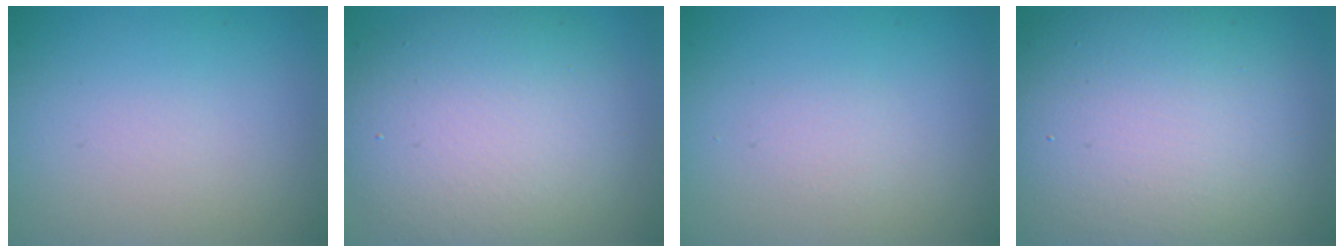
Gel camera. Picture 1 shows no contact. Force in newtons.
{"total": 9.0, "press": 9.0, "slide": 0.9}
{"total": 0.7, "press": 0.7, "slide": 0.0}
{"total": 14.7, "press": 14.7, "slide": 0.6}